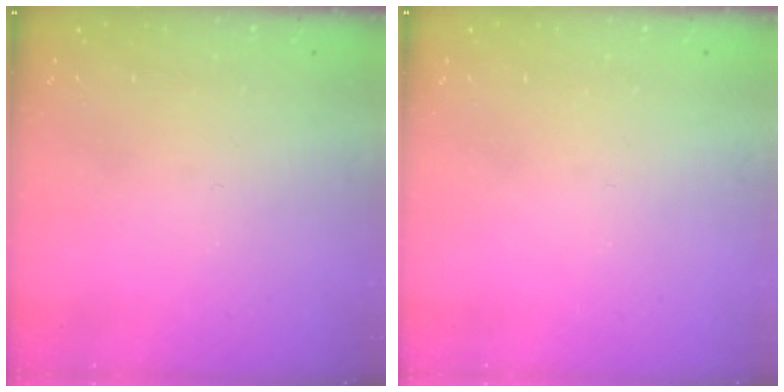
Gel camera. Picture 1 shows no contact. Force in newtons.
{"total": 0.0}